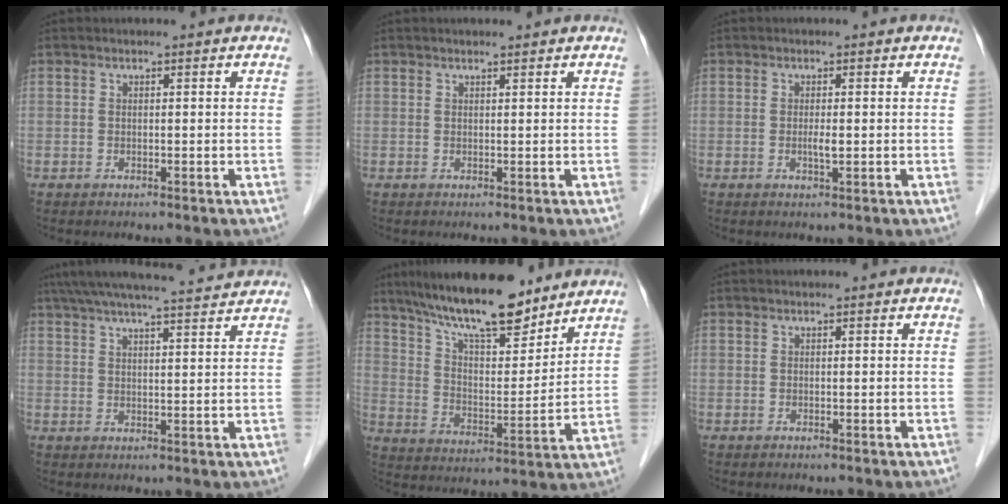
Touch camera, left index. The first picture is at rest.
{"total": 0.9, "force": [0.8, 0.1, 0.4], "torque": [-0.011, 0.003, 0.014]}
{"total": 1.4, "force": [-0.2, 0.2, 1.4], "torque": [-0.027, -0.002, -0.002]}
{"total": 14.3, "force": [13.1, 0.3, 5.8], "torque": [-0.105, 0.030, 0.186]}
{"total": 16.7, "force": [13.6, 3.8, 9.0], "torque": [-0.150, 0.009, 0.234]}
{"total": 0.0}